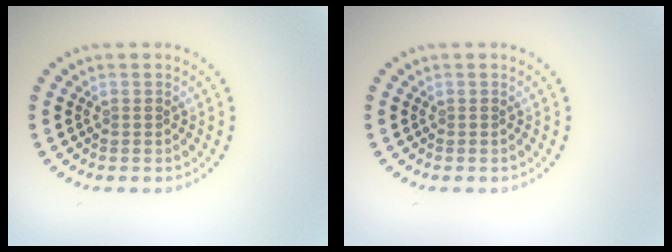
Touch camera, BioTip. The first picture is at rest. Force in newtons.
{"total": 0.0}